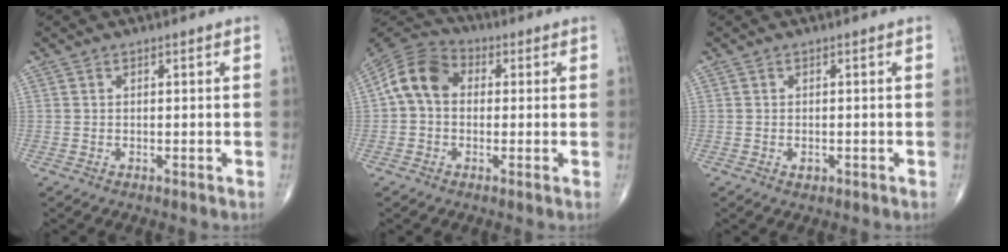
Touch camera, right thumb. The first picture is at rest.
{"total": 9.4, "force": [0.6, 7.1, 6.1], "torque": [-0.106, 0.030, -0.004]}
{"total": 1.1, "force": [-0.5, 0.7, 0.7], "torque": [-0.006, 0.000, -0.006]}